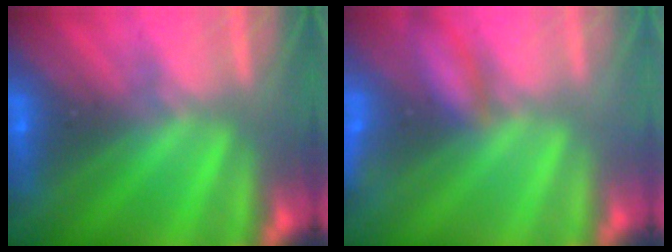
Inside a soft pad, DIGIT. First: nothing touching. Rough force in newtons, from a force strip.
{"total": 2.1}